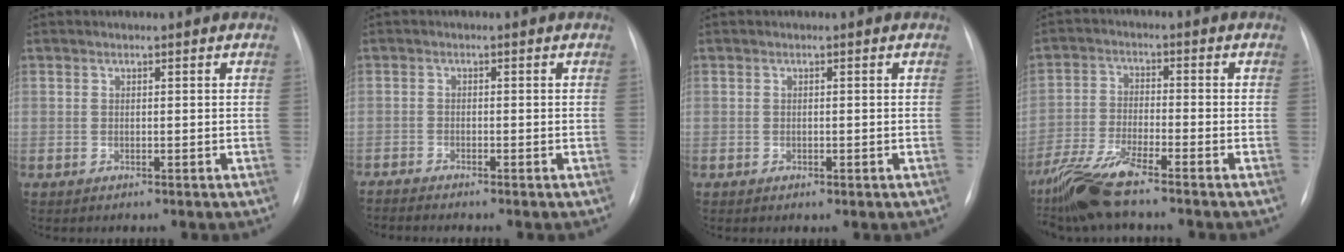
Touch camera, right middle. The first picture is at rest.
{"total": 2.5, "force": [-2.3, -0.4, 0.8], "torque": [-0.009, -0.004, -0.041]}
{"total": 0.7, "force": [-0.3, 0.4, 0.5], "torque": [-0.007, 0.000, -0.003]}
{"total": 8.9, "force": [-7.3, 0.3, 5.1], "torque": [-0.115, -0.025, -0.141]}